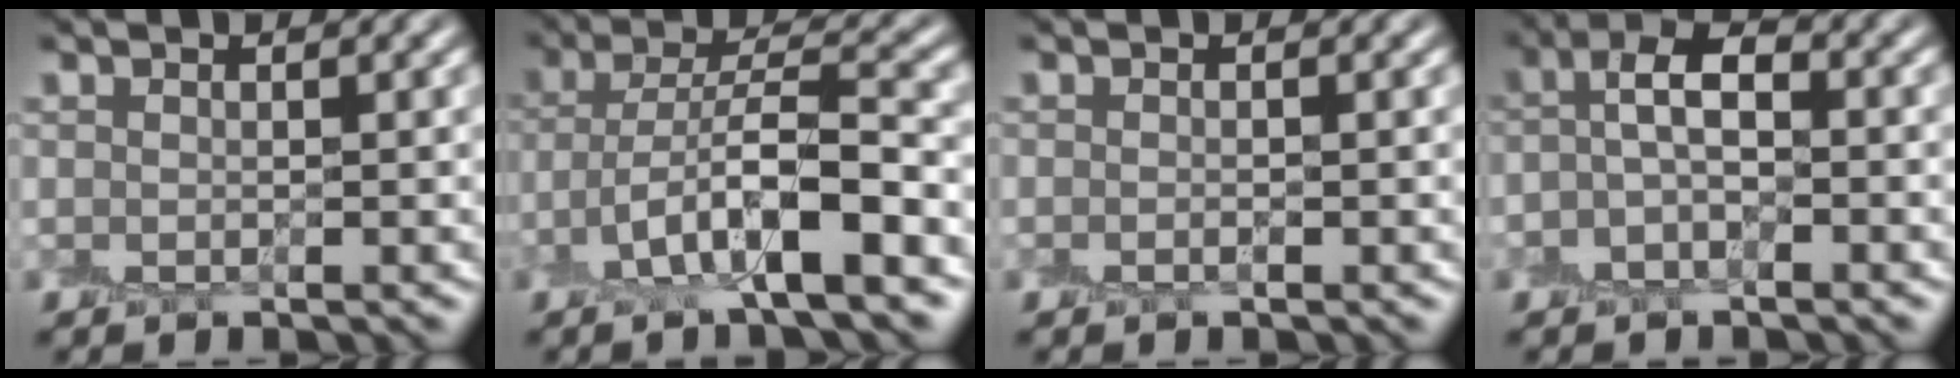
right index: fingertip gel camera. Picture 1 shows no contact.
{"total": 6.9, "force": [-2.9, 1.7, 6.0], "torque": [-0.113, 0.011, -0.054]}
{"total": 0.6, "force": [-0.3, 0.1, 0.5], "torque": [-0.011, -0.002, -0.006]}
{"total": 3.7, "force": [-0.3, 1.7, 3.2], "torque": [-0.062, 0.011, -0.014]}